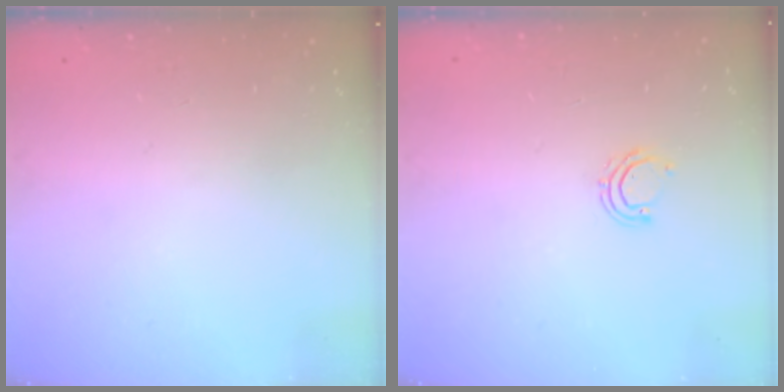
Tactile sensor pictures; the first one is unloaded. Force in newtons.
{"total": 5.9, "press": 5.8, "slide": 1.3}